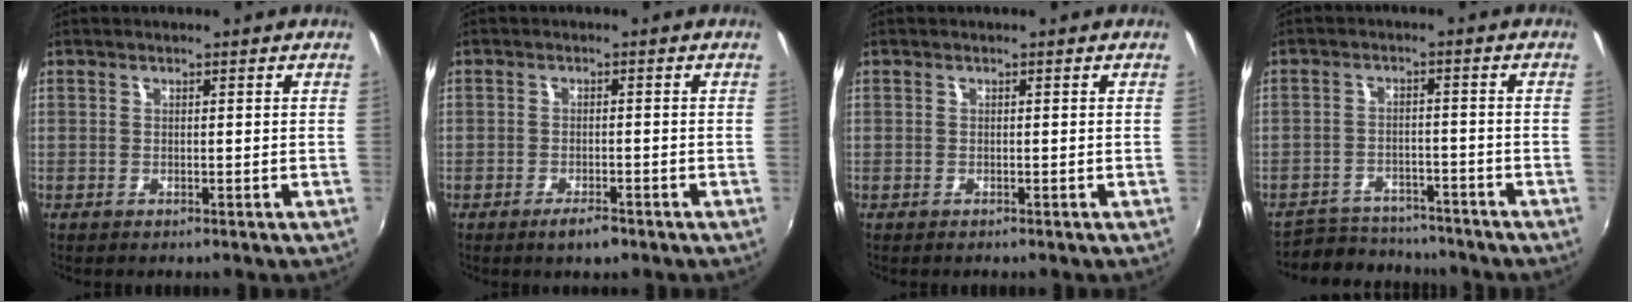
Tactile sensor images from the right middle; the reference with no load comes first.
{"total": 3.0, "force": [-2.2, 0.9, 1.8], "torque": [-0.042, -0.004, -0.040]}
{"total": 0.0}
{"total": 7.0, "force": [-6.7, 1.9, 0.7], "torque": [-0.033, 0.005, -0.109]}